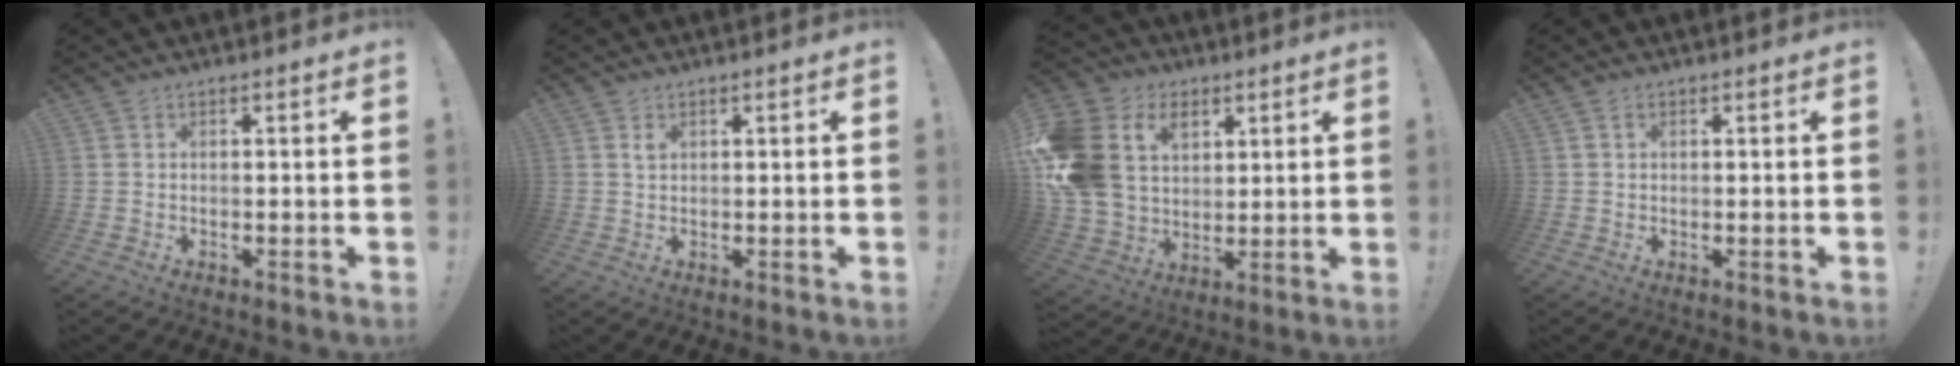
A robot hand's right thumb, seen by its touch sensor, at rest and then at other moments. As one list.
[{"total": 1.1, "force": [0.8, 0.4, 0.6], "torque": [-0.005, -0.003, 0.014]}, {"total": 19.1, "force": [5.8, 14.9, 10.5], "torque": [-0.215, -0.019, 0.113]}, {"total": 0.8, "force": [0.3, 0.6, 0.3], "torque": [0.002, 0.000, 0.004]}]